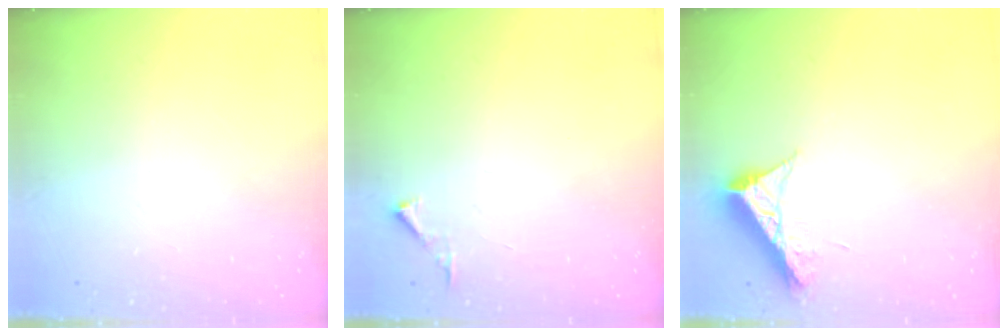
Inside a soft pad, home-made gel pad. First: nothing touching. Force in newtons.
{"total": 2.8, "press": 2.8, "slide": 0.3}
{"total": 8.9, "press": 8.9, "slide": 0.3}